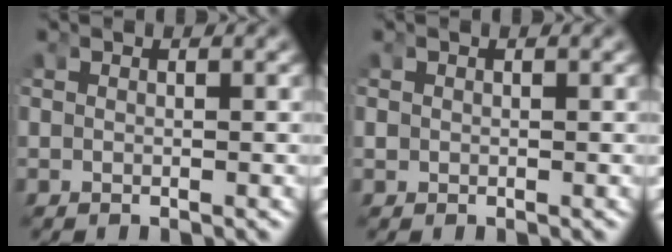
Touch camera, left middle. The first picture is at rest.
{"total": 0.7, "force": [-0.3, 0.7, 0.1], "torque": [-0.008, -0.003, -0.002]}